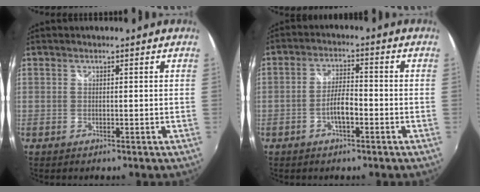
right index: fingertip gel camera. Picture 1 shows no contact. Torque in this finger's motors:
{"motor_torque": [0.91, -0.50, 0.49, 0.09]}